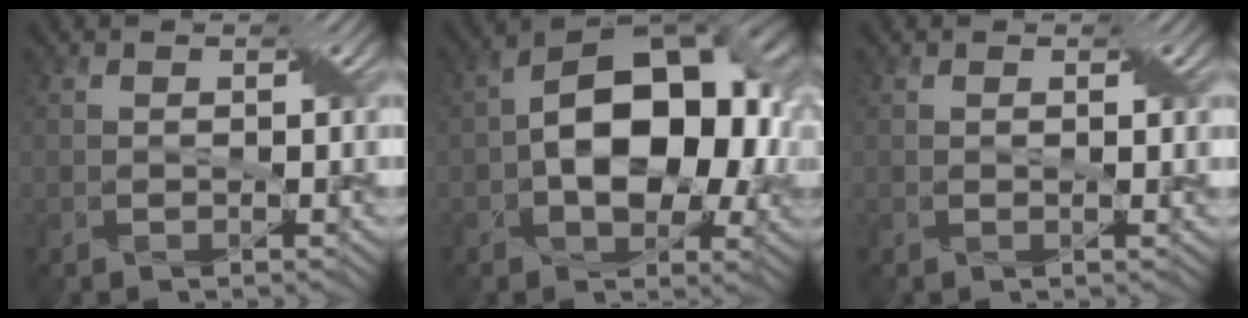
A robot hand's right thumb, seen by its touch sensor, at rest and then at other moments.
{"total": 14.6, "force": [0.2, 9.1, 11.4], "torque": [-0.162, 0.018, -0.003]}
{"total": 0.5, "force": [0.4, -0.2, 0.3], "torque": [-0.002, -0.001, 0.005]}